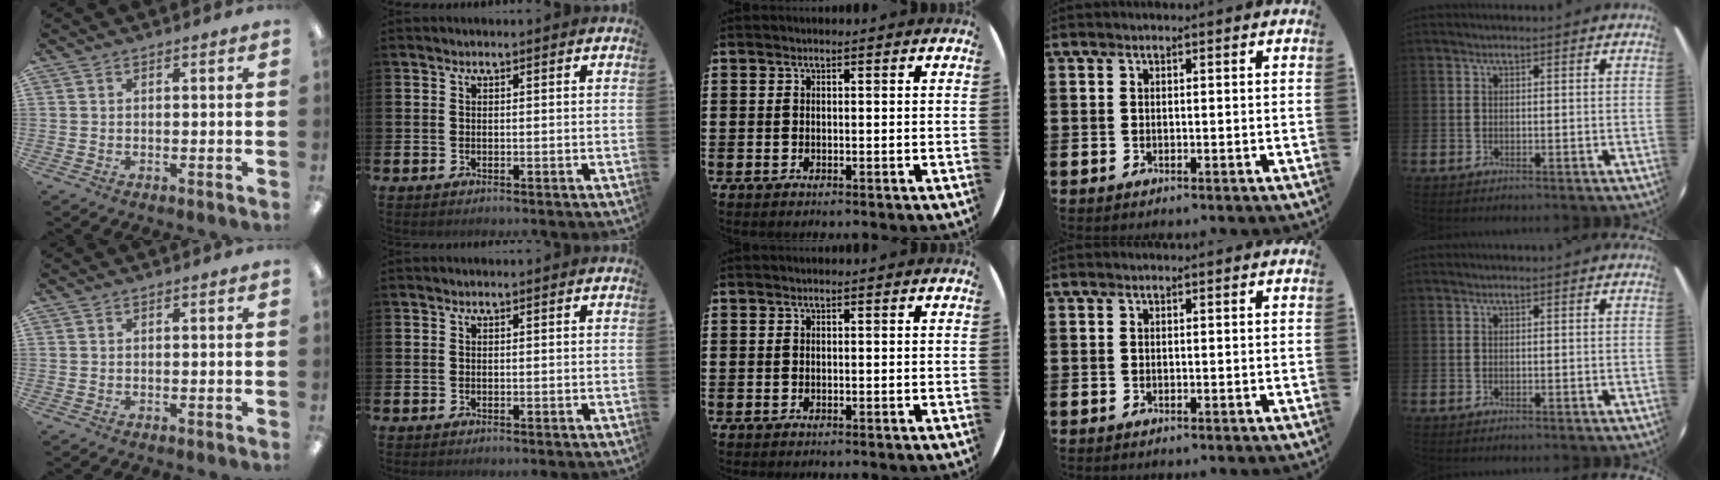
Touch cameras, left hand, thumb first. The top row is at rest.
{}